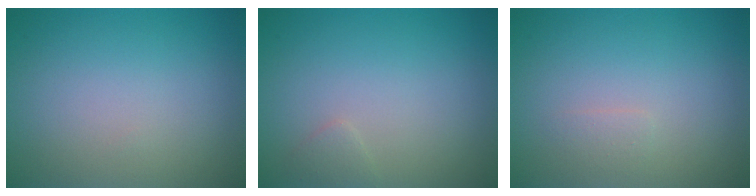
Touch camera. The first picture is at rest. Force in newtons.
{"total": 0.8, "press": 0.7, "slide": 0.1}
{"total": 0.7, "press": 0.7, "slide": 0.1}